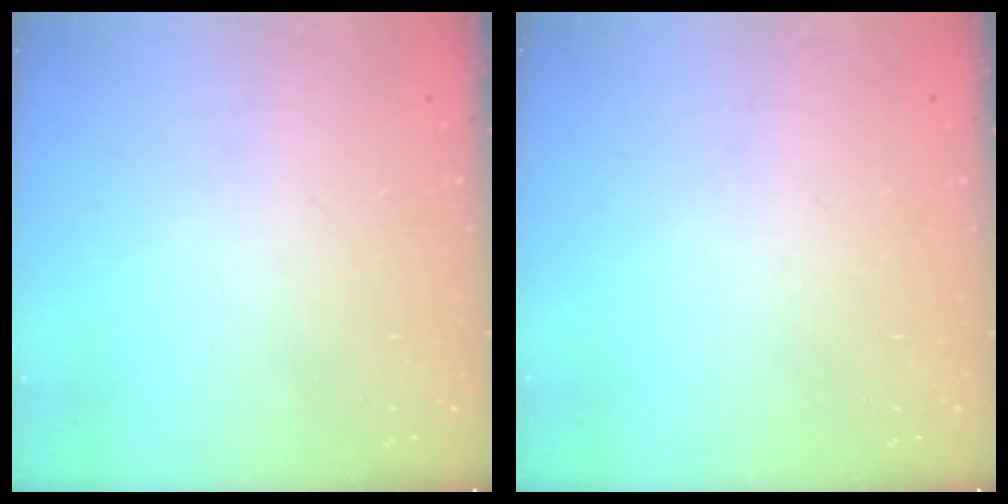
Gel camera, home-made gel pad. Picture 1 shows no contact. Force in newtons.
{"total": 0.0}